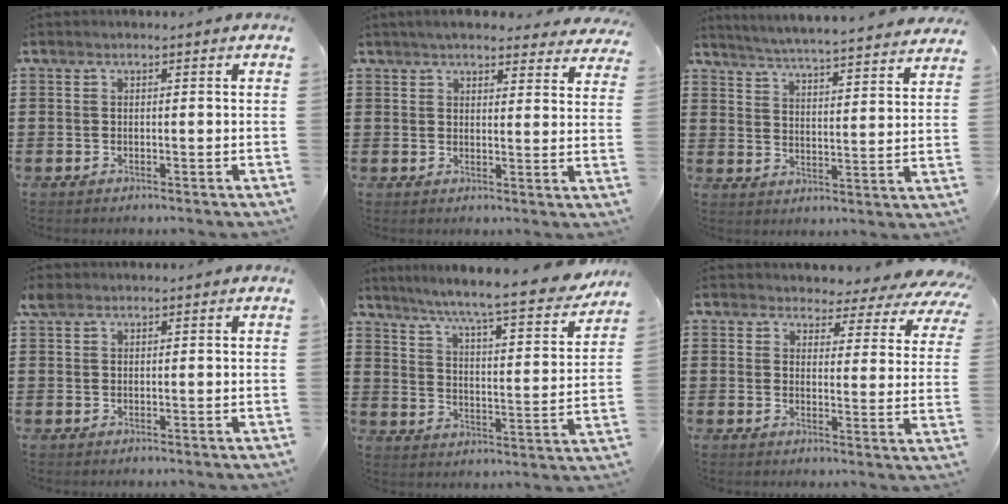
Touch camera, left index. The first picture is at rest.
{"total": 4.6, "force": [4.3, 0.8, 1.6], "torque": [-0.037, -0.013, 0.076]}
{"total": 5.0, "force": [4.8, -0.9, 1.0], "torque": [-0.041, -0.042, 0.078]}
{"total": 1.4, "force": [0.9, 0.8, 0.7], "torque": [-0.018, 0.005, 0.016]}
{"total": 8.0, "force": [6.9, -0.4, 3.9], "torque": [-0.089, -0.053, 0.107]}
{"total": 3.3, "force": [3.1, 1.0, 0.7], "torque": [-0.026, -0.021, 0.050]}